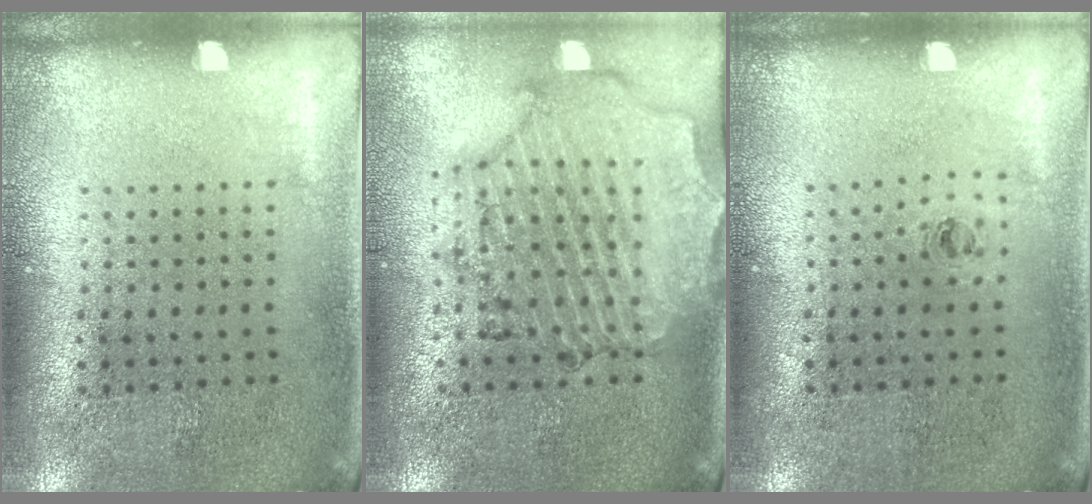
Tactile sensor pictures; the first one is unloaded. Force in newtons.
{"total": 1.7, "press": 1.6, "slide": 0.3}
{"total": 0.5, "press": 0.3, "slide": 0.5}